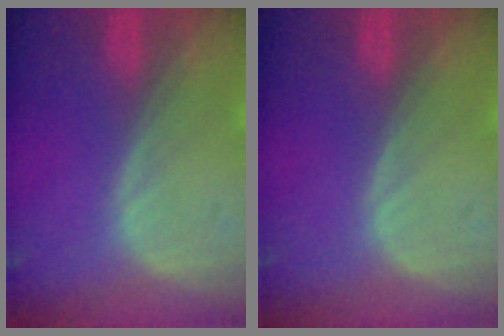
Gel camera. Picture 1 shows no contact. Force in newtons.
{"total": 0.0}